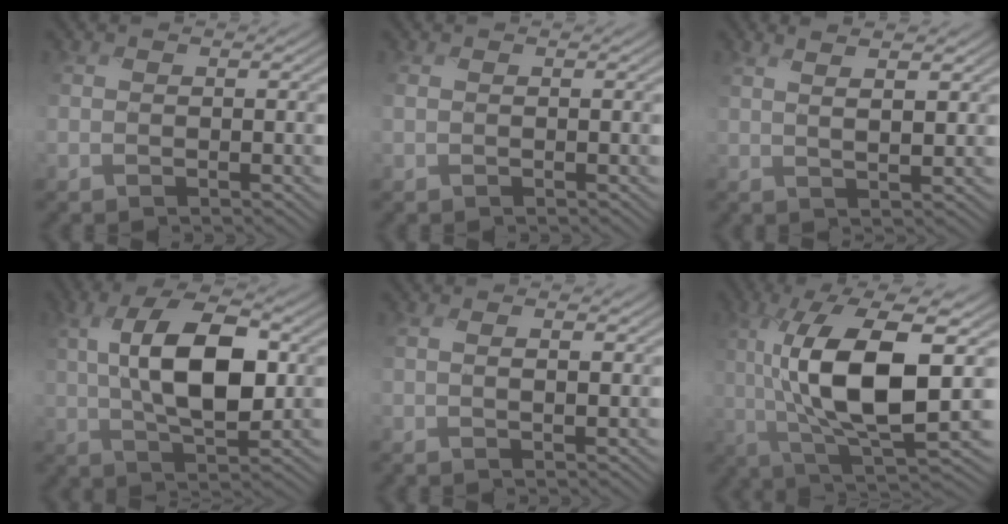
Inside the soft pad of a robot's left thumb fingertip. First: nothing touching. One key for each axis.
{"total": 0.5, "fx": 0.2, "fy": 0.2, "fz": 0.5, "tx": -0.015, "ty": 0.003, "tz": 0.003}
{"total": 4.8, "fx": 2.7, "fy": 1.0, "fz": 3.8, "tx": -0.056, "ty": 0.009, "tz": 0.033}
{"total": 11.6, "fx": 1.6, "fy": 5.1, "fz": 10.3, "tx": -0.193, "ty": 0.006, "tz": 0.029}
{"total": 2.1, "fx": 0.6, "fy": 0.4, "fz": 1.9, "tx": -0.042, "ty": 0.003, "tz": 0.010}
{"total": 13.7, "fx": 0.4, "fy": 4.9, "fz": 12.8, "tx": -0.252, "ty": -0.005, "tz": 0.011}